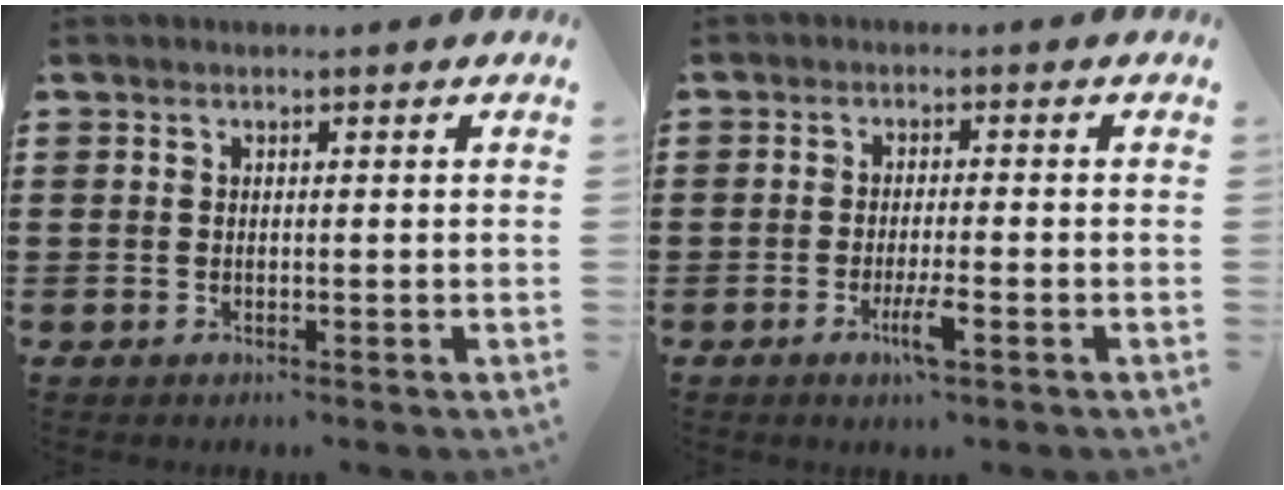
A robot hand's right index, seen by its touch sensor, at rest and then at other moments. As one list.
[{"total": 4.3, "force": [-1.9, 0.4, 3.8], "torque": [-0.075, -0.012, -0.036]}]